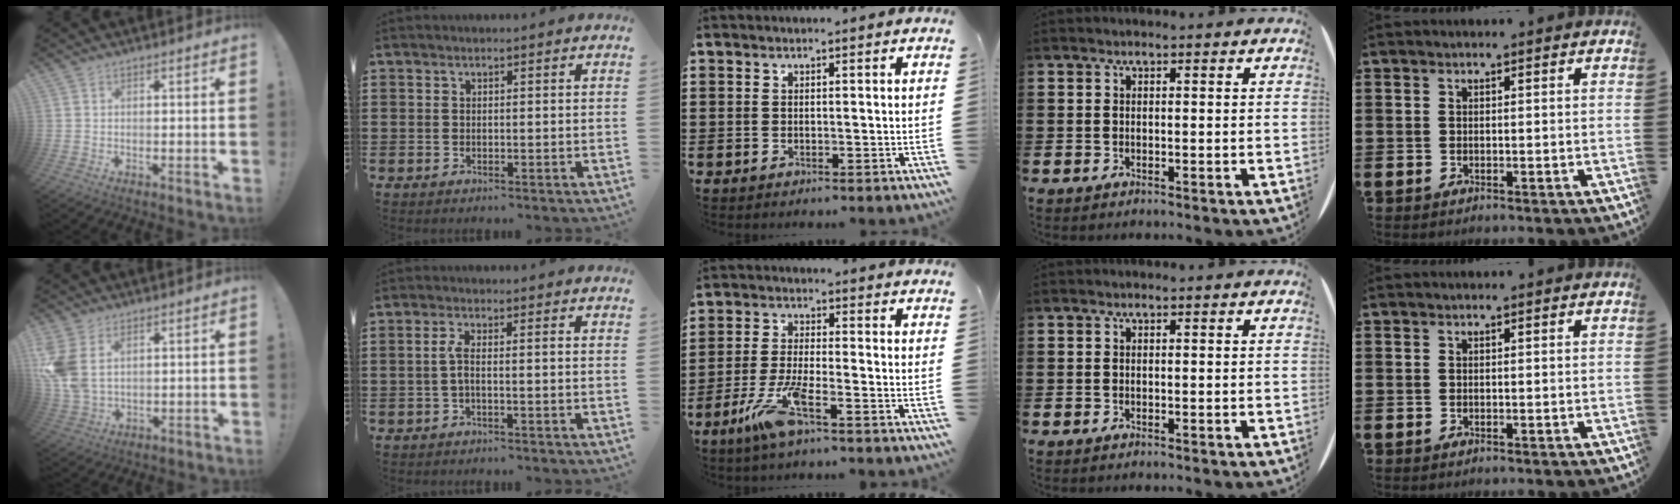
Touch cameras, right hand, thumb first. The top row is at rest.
{"thumb": {"total": 9.0, "force": [3.2, 5.8, 6.2], "torque": [-0.127, -0.018, 0.063]}, "index": {"total": 2.6, "force": [-0.5, 0.3, 2.6], "torque": [-0.056, -0.002, -0.014]}, "middle": {"total": 7.5, "force": [-4.2, 1.1, 6.1], "torque": [-0.135, -0.012, -0.080]}}